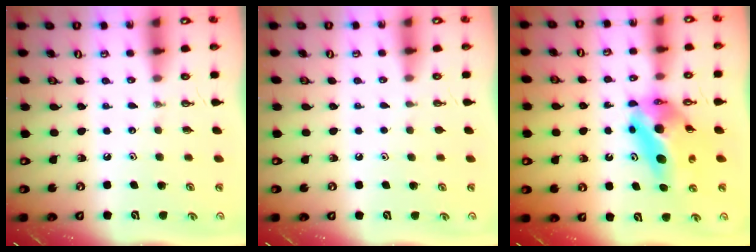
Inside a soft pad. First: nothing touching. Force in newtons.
{"total": 0.5, "press": 0.0, "slide": 0.5}
{"total": 13.2, "press": 11.0, "slide": 7.2}